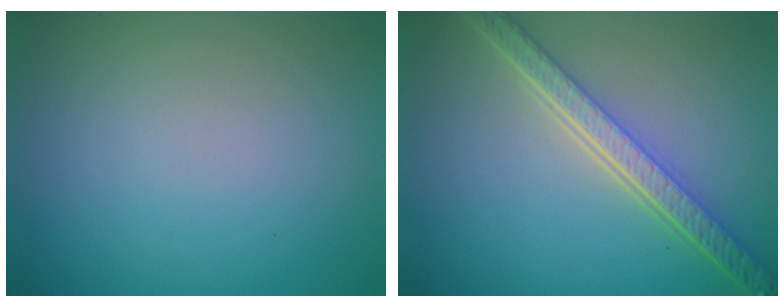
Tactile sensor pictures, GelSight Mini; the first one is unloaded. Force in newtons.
{"total": 5.6, "press": 4.2, "slide": 3.8}